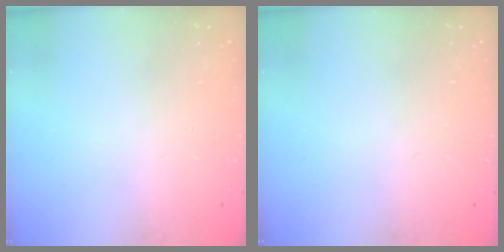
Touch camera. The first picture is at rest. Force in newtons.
{"total": 0.0}